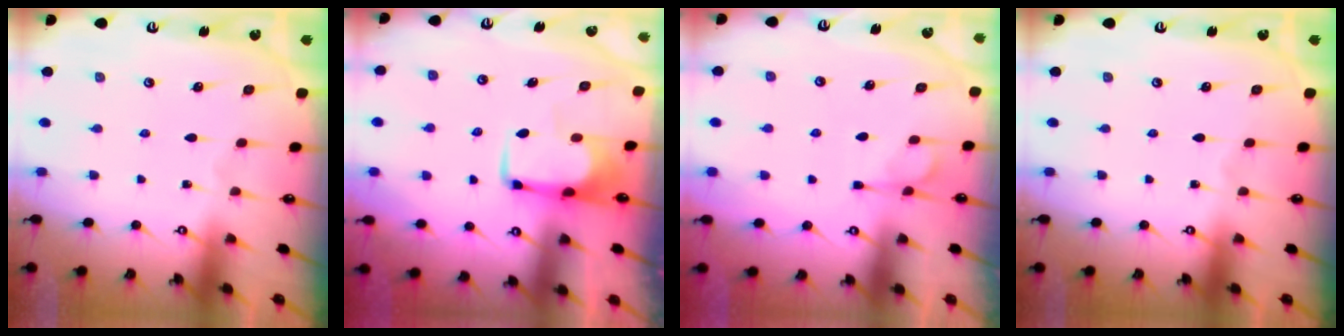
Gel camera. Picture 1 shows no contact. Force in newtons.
{"total": 1.9, "press": 1.9, "slide": 0.4}
{"total": 1.8, "press": 1.3, "slide": 1.3}
{"total": 0.0}